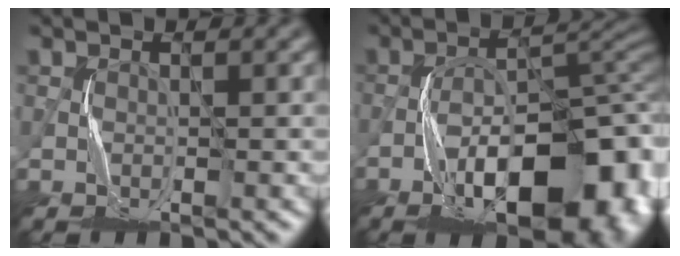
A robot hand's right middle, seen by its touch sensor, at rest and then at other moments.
{"total": 14.9, "force": [-7.1, 6.4, 11.4], "torque": [-0.153, 0.006, -0.108]}